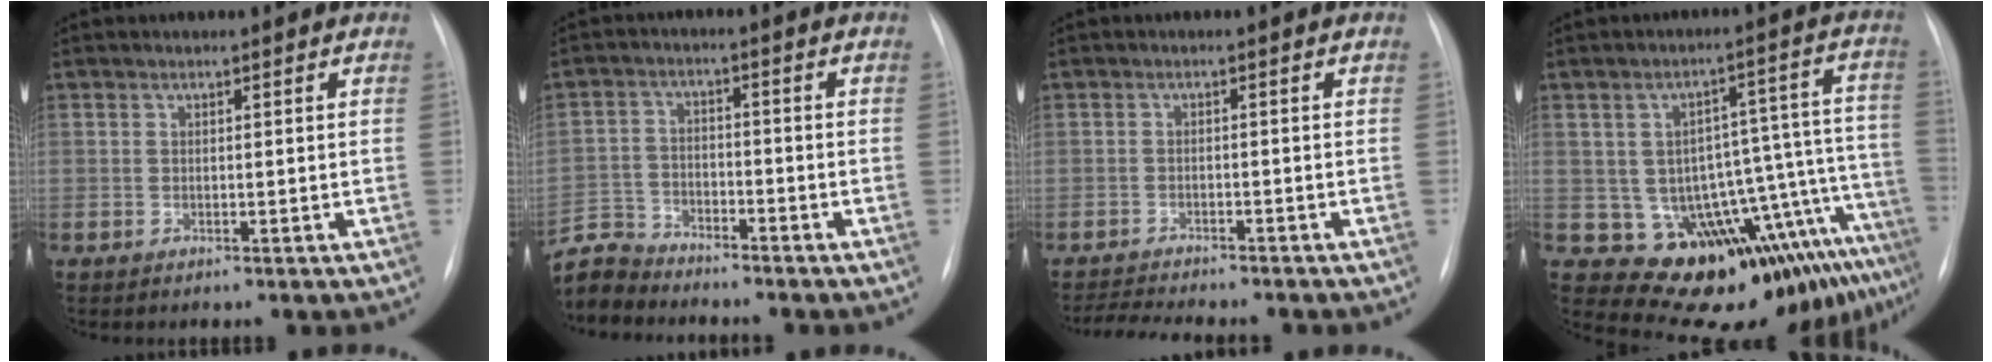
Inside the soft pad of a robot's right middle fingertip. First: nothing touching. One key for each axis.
{"total": 7.0, "fx": -6.9, "fy": 1.3, "fz": -0.5, "tx": 0.008, "ty": 0.005, "tz": -0.137}
{"total": 8.6, "fx": -7.9, "fy": 1.0, "fz": 3.2, "tx": -0.049, "ty": -0.010, "tz": -0.116}
{"total": 16.9, "fx": -9.8, "fy": 5.4, "fz": 12.7, "tx": -0.103, "ty": 0.059, "tz": -0.130}